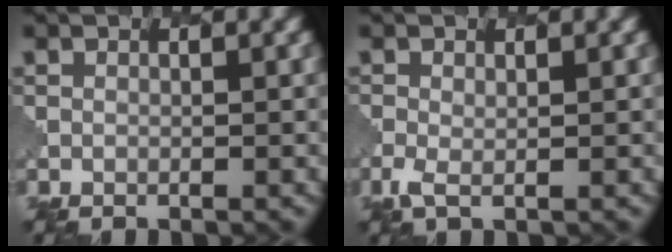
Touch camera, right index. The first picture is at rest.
{"total": 1.3, "force": [-0.4, 0.6, 1.1], "torque": [-0.031, -0.006, -0.008]}